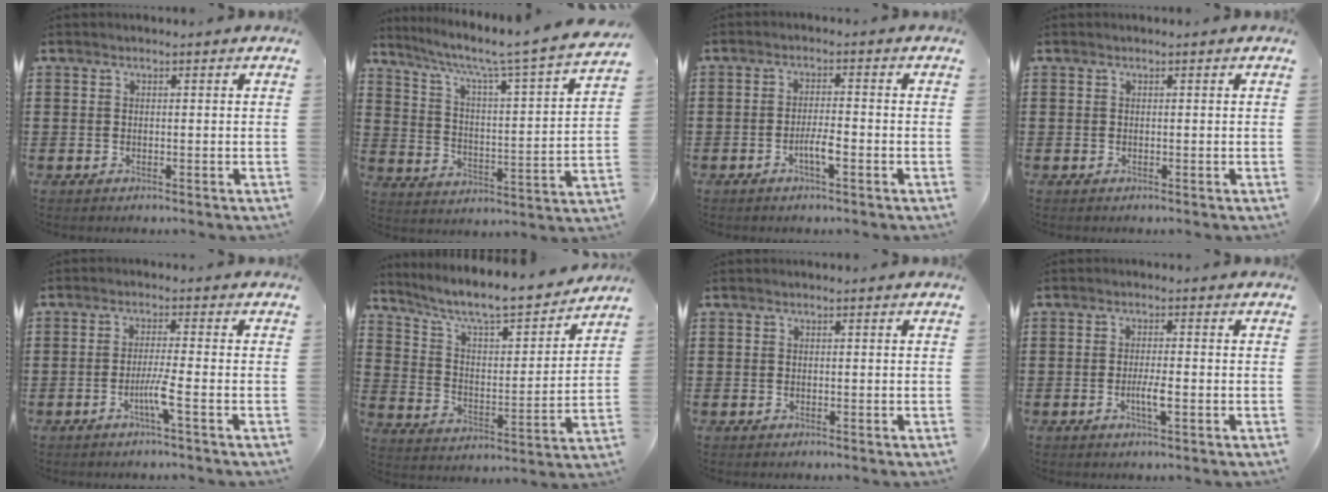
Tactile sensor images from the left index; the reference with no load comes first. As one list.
[{"total": 5.8, "force": [4.5, -0.3, 3.6], "torque": [-0.091, -0.044, 0.064]}, {"total": 3.3, "force": [-1.4, 0.6, 2.9], "torque": [-0.051, 0.004, -0.026]}, {"total": 0.0}, {"total": 3.9, "force": [-1.8, -0.5, 3.4], "torque": [-0.067, -0.010, -0.037]}, {"total": 8.0, "force": [7.0, 0.9, 3.8], "torque": [-0.094, -0.052, 0.113]}, {"total": 0.0}, {"total": 3.2, "force": [-0.9, 0.5, 3.1], "torque": [-0.053, 0.001, -0.016]}]